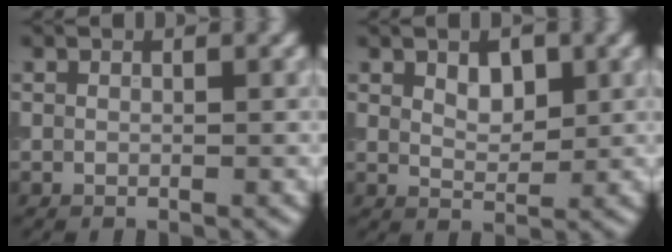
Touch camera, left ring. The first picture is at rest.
{"total": 2.4, "force": [1.1, 1.4, 1.7], "torque": [-0.026, 0.000, 0.021]}